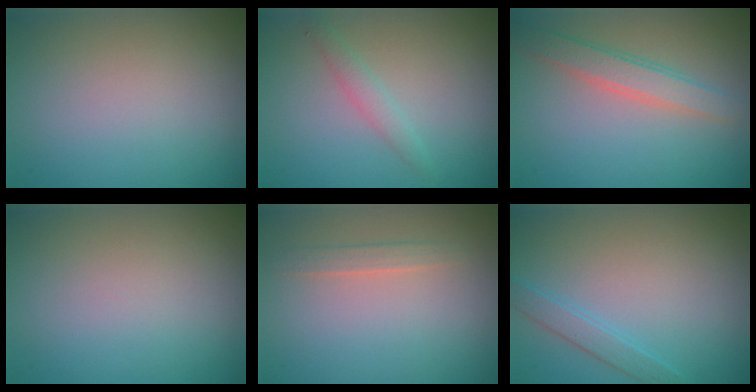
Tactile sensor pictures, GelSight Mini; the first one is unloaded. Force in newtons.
{"total": 1.1, "press": 1.1, "slide": 0.1}
{"total": 2.8, "press": 2.8, "slide": 0.2}
{"total": 0.0}
{"total": 1.1, "press": 1.1, "slide": 0.2}
{"total": 1.6, "press": 1.6, "slide": 0.1}